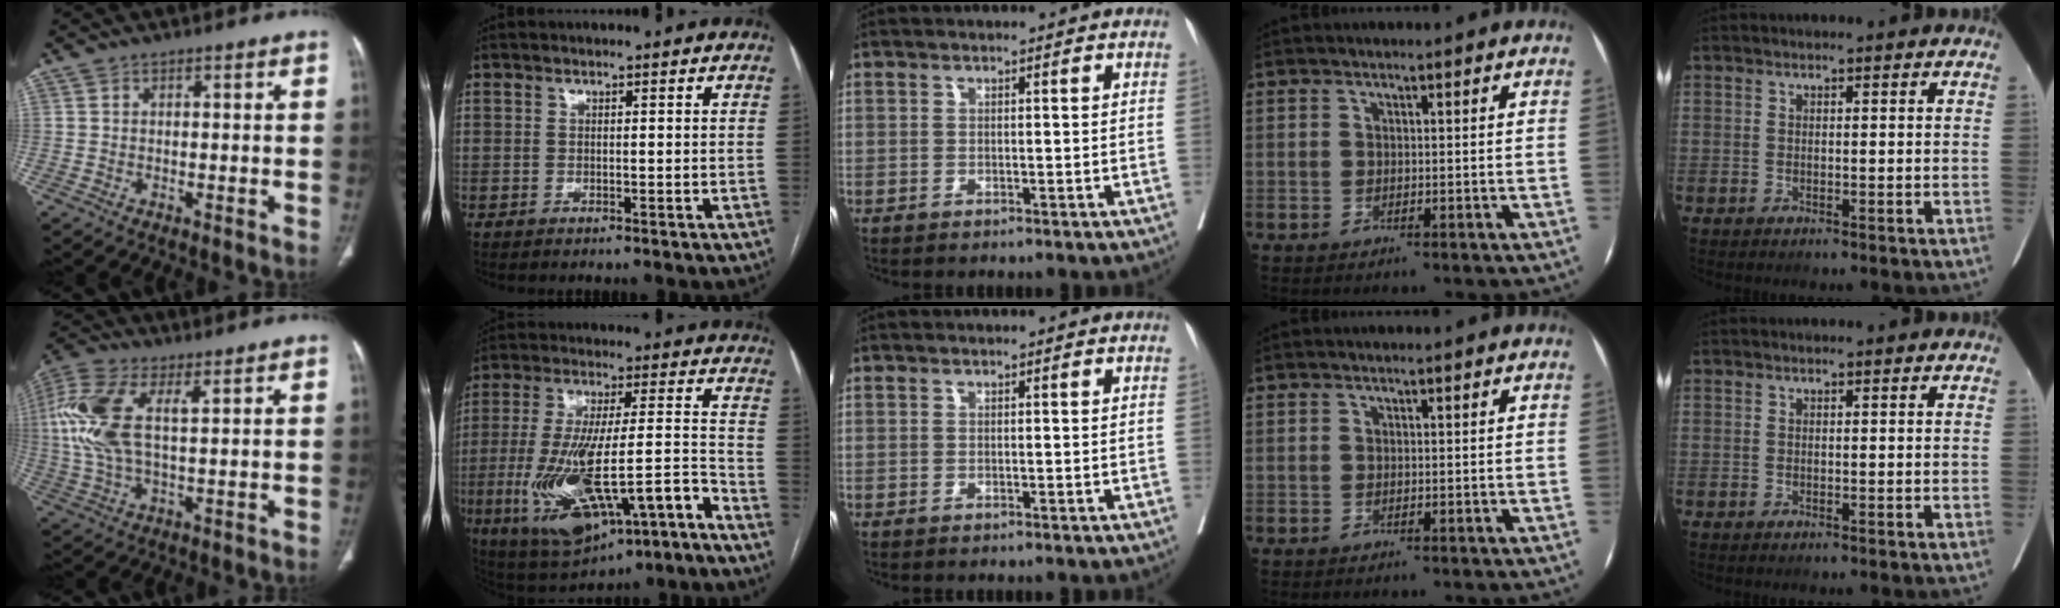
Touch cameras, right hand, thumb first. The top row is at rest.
{"thumb": {"total": 12.8, "force": [3.5, 5.6, 11.0], "torque": [-0.268, 0.007, 0.067]}, "index": {"total": 20.3, "force": [-9.1, 4.7, 17.5], "torque": [-0.326, 0.001, -0.134]}}